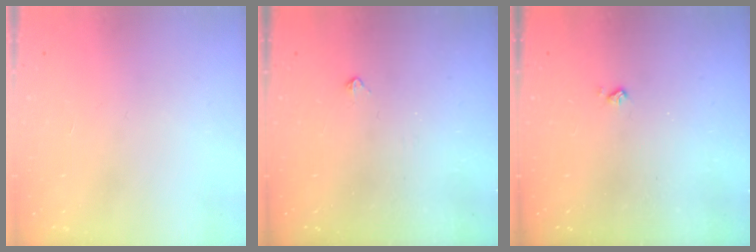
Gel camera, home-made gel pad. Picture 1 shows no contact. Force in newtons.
{"total": 2.5, "press": 2.4, "slide": 0.4}
{"total": 2.7, "press": 2.7, "slide": 0.4}